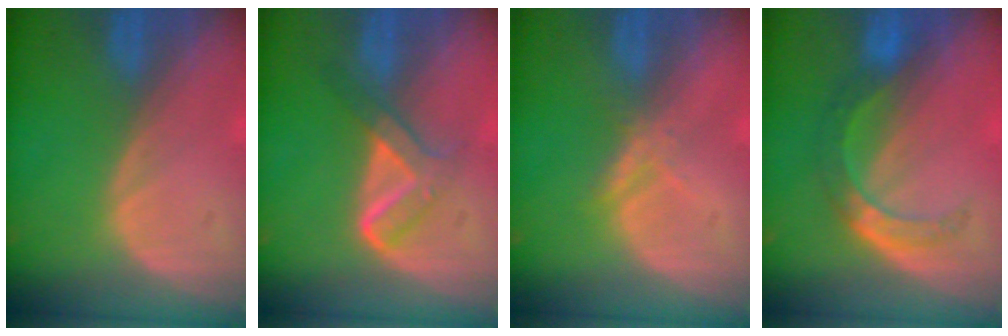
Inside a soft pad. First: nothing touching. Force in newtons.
{"total": 5.1, "press": 4.9, "slide": 1.5}
{"total": 2.1, "press": 2.1, "slide": 0.2}
{"total": 5.6, "press": 5.4, "slide": 1.2}